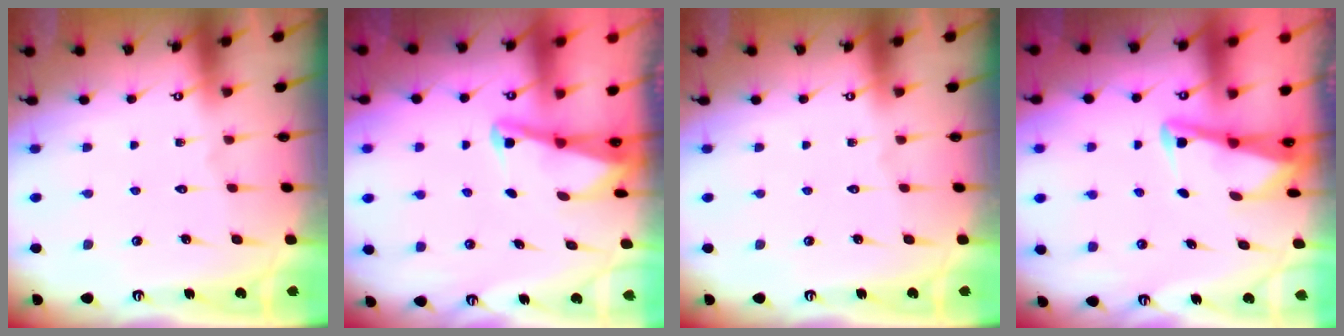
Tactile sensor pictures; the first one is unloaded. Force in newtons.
{"total": 2.1, "press": 2.1, "slide": 0.4}
{"total": 0.0}
{"total": 2.9, "press": 2.9, "slide": 0.4}